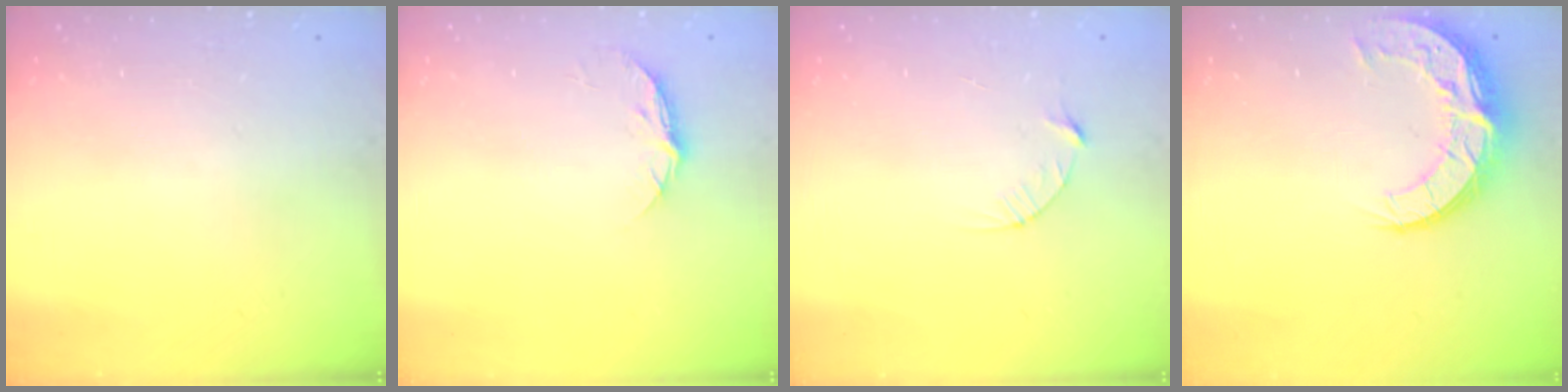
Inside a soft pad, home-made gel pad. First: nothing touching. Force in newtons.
{"total": 6.7, "press": 6.7, "slide": 0.8}
{"total": 3.7, "press": 3.7, "slide": 0.4}
{"total": 12.0, "press": 11.9, "slide": 0.8}